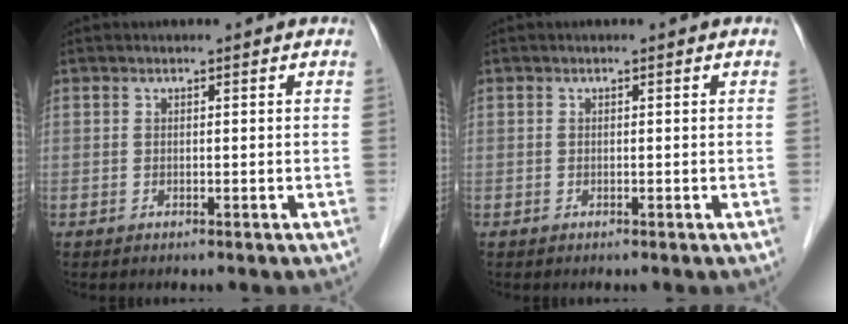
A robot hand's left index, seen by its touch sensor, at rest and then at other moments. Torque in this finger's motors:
{"motor_torque": [-0.06, -0.05, 0.00, 0.00]}